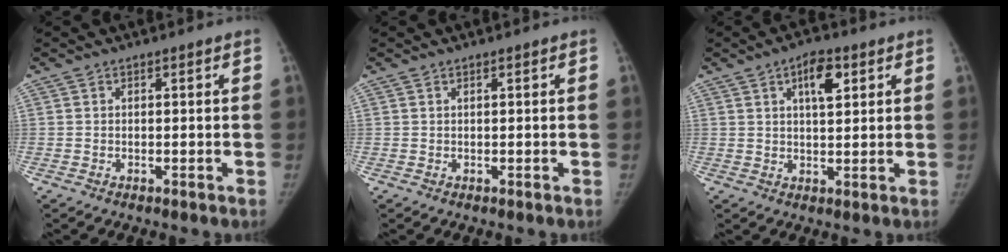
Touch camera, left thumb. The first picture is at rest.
{"total": 0.0}
{"total": 6.3, "force": [2.8, 2.8, 4.9], "torque": [-0.064, -0.009, 0.043]}